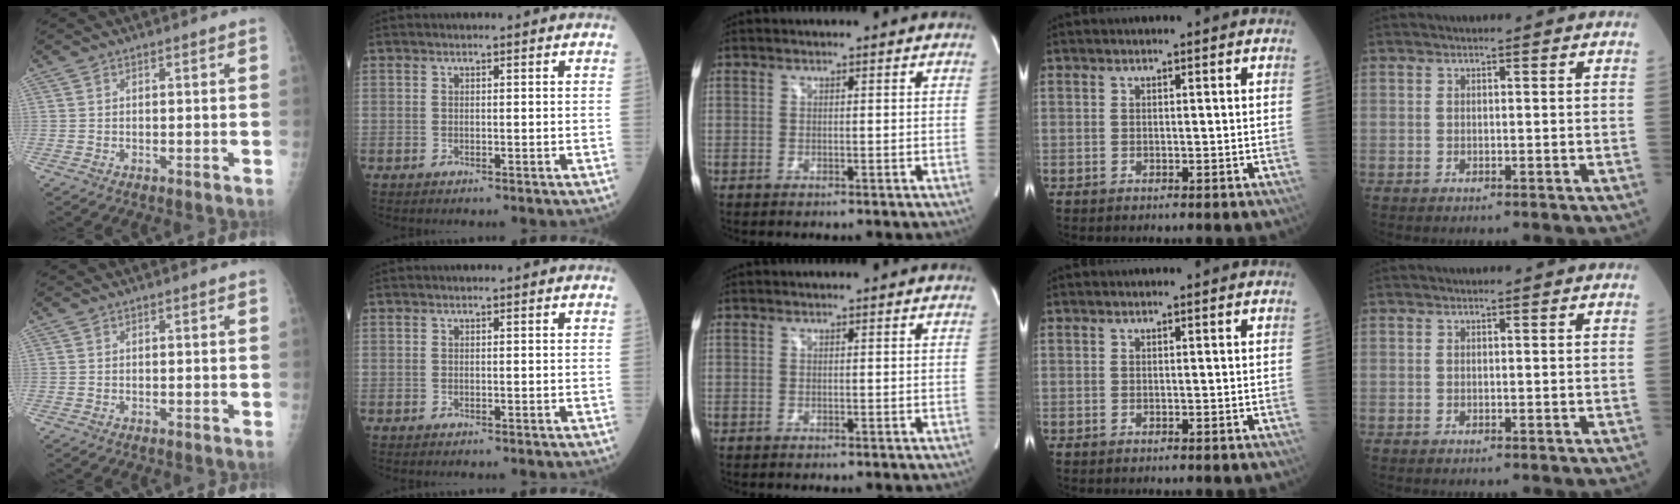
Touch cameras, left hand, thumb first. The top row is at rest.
{}